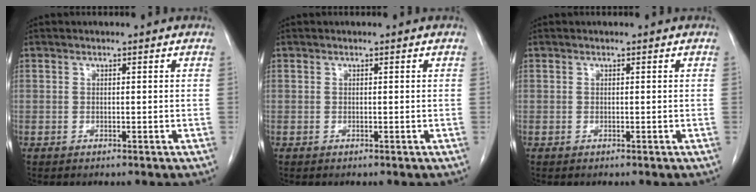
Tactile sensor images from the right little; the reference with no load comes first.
{"total": 0.0}
{"total": 0.0}